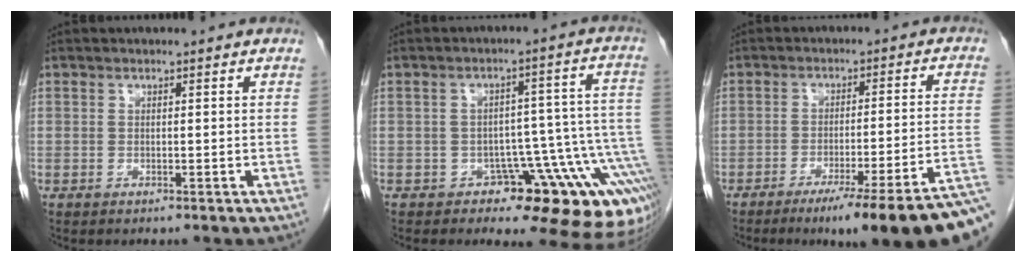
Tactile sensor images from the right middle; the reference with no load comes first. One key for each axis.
{"total": 13.5, "fx": -8.8, "fy": 5.2, "fz": 8.9, "tx": -0.015, "ty": 0.058, "tz": -0.103}
{"total": 19.7, "fx": -15.0, "fy": -0.3, "fz": 12.7, "tx": -0.083, "ty": -0.004, "tz": -0.202}